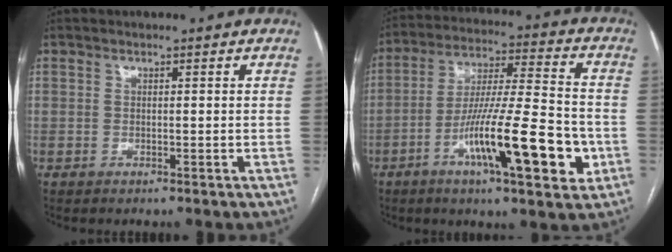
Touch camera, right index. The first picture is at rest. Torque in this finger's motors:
{"motor_torque": [1.18, -0.87, 1.05, 0.21]}